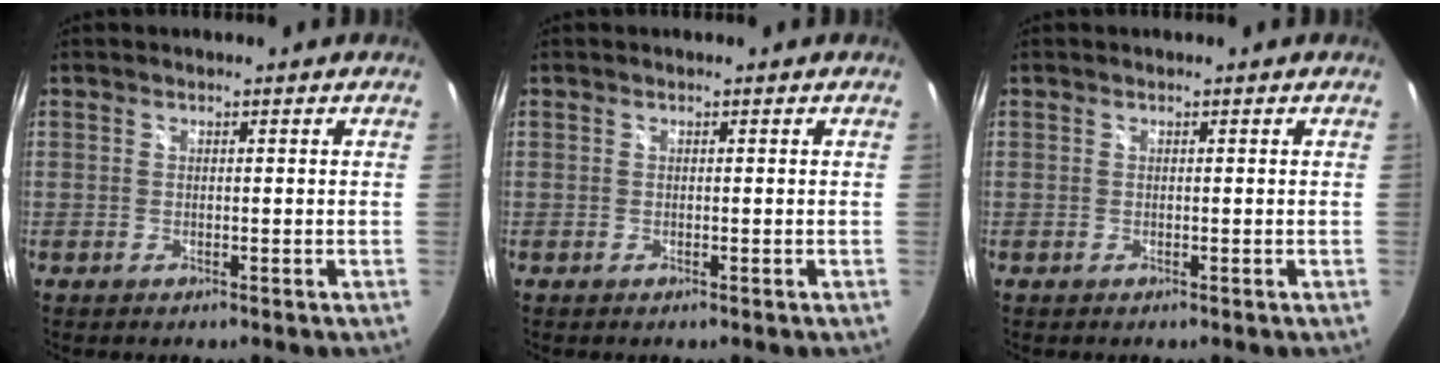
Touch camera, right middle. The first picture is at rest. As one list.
[{"total": 0.0}, {"total": 0.0}]